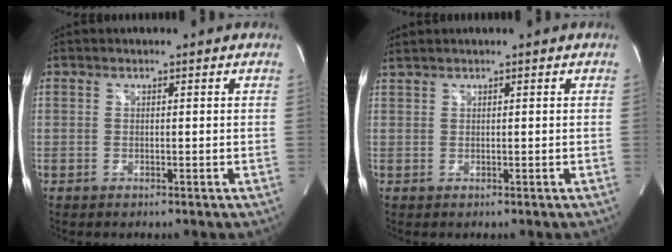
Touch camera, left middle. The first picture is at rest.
{"total": 1.0, "force": [0.9, -0.1, 0.4], "torque": [-0.016, 0.015, 0.027]}